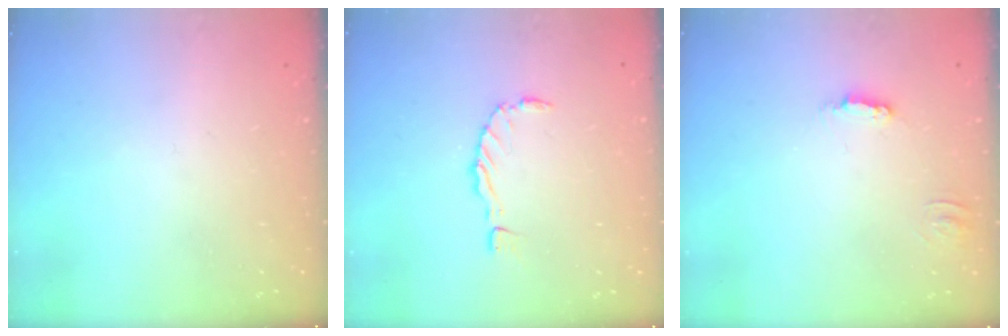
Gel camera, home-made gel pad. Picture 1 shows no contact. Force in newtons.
{"total": 0.0}
{"total": 3.5, "press": 3.5, "slide": 0.1}